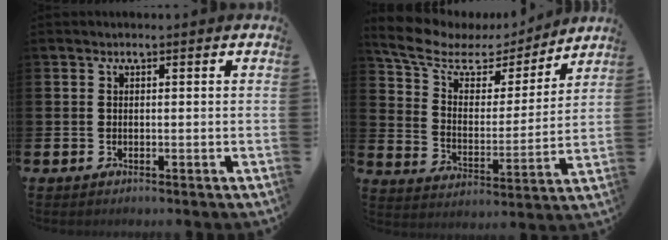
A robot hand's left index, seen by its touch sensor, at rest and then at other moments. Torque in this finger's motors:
{"motor_torque": [1.23, -0.91, 0.63, 0.08]}